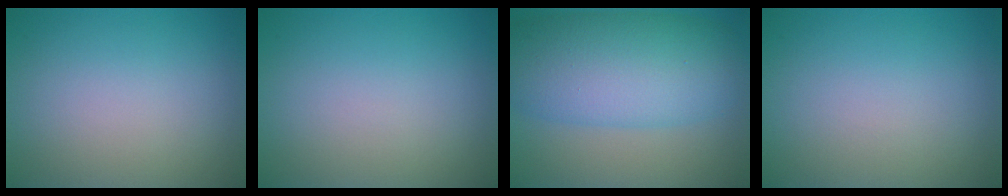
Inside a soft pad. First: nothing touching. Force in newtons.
{"total": 0.0}
{"total": 10.1, "press": 10.1, "slide": 0.2}
{"total": 0.0}